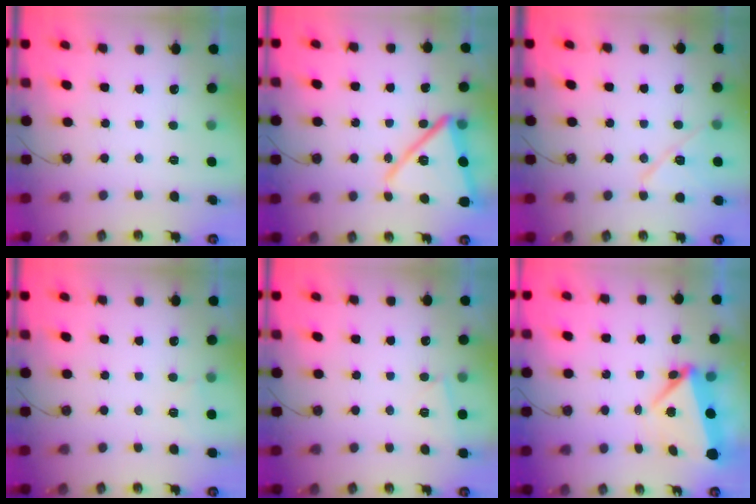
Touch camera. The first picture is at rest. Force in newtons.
{"total": 17.7, "press": 17.7, "slide": 1.3}
{"total": 11.2, "press": 11.2, "slide": 0.6}
{"total": 3.3, "press": 2.9, "slide": 1.6}
{"total": 2.6, "press": 2.6, "slide": 0.7}
{"total": 6.4, "press": 6.4, "slide": 0.1}